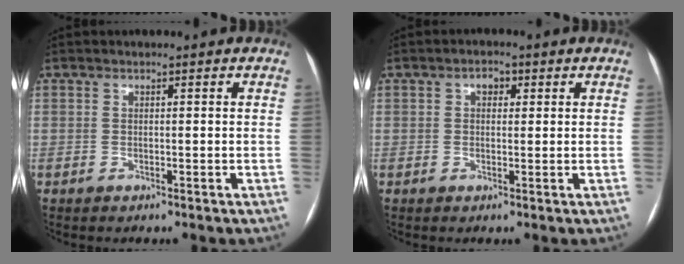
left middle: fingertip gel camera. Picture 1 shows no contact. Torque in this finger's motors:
{"motor_torque": [0.40, -0.33, 0.04, 0.04]}